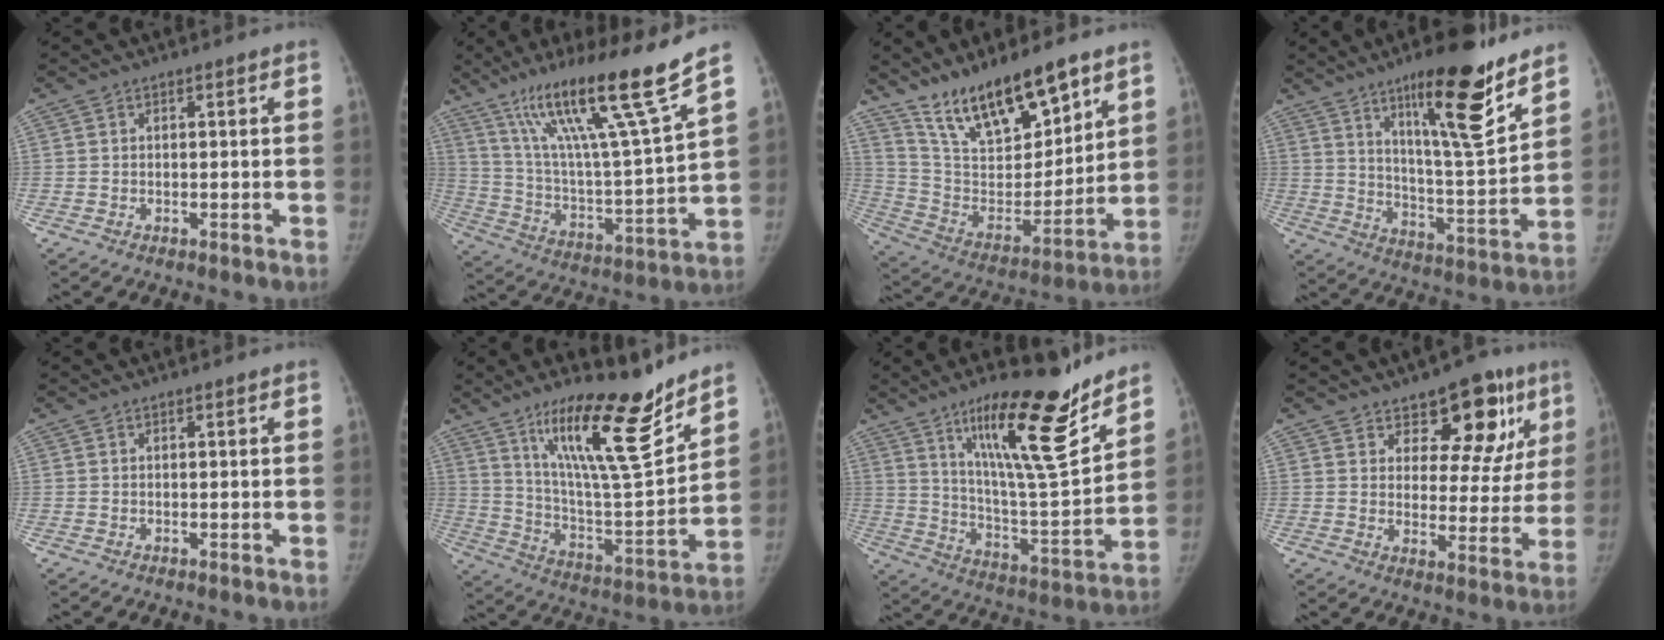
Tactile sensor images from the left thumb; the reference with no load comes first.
{"total": 21.5, "force": [14.4, 0.0, 15.9], "torque": [-0.247, -0.069, 0.254]}
{"total": 19.4, "force": [13.8, 6.9, 11.8], "torque": [-0.158, -0.076, 0.256]}
{"total": 19.4, "force": [12.5, 3.6, 14.4], "torque": [-0.190, -0.082, 0.202]}
{"total": 0.0}
{"total": 21.5, "force": [14.7, 4.4, 15.0], "torque": [-0.215, -0.092, 0.255]}
{"total": 22.3, "force": [14.9, 4.5, 15.9], "torque": [-0.224, -0.089, 0.250]}
{"total": 14.0, "force": [8.2, 7.7, 8.4], "torque": [-0.041, -0.038, 0.113]}